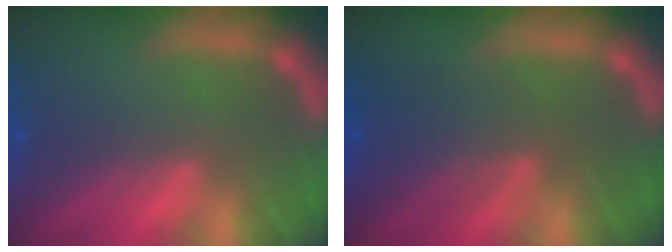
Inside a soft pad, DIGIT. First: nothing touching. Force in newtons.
{"total": 5.0}